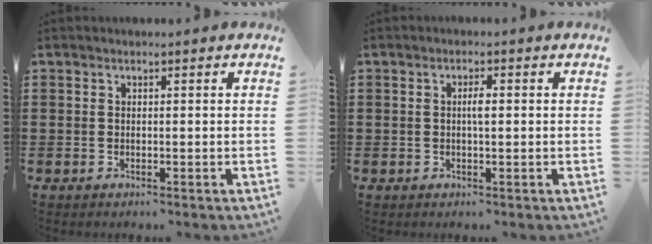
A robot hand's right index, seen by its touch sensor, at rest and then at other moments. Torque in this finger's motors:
{"motor_torque": [0.10, -0.09, 0.04, 0.01]}